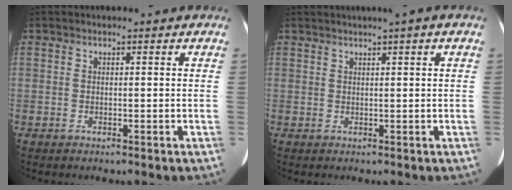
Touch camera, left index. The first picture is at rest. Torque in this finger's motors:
{"motor_torque": [0.42, -1.72, 0.08, 0.05]}